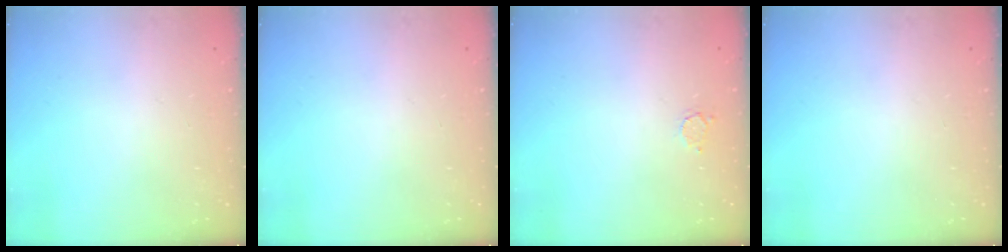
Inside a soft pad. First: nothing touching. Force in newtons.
{"total": 0.0}
{"total": 2.2, "press": 2.2, "slide": 0.2}
{"total": 0.0}